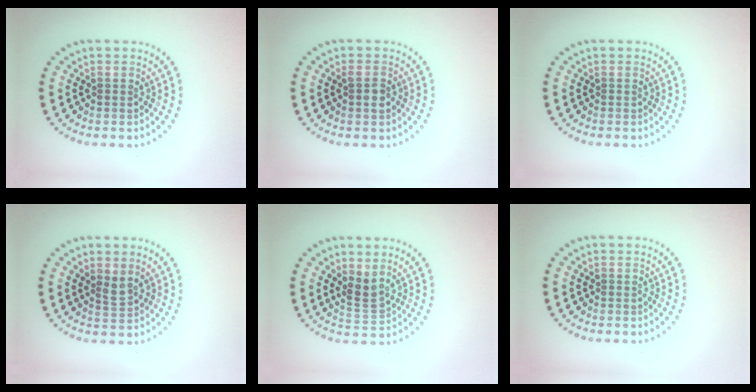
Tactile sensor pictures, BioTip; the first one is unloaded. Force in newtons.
{"total": 1.3, "press": 1.3, "slide": 0.3}
{"total": 0.0}
{"total": 1.5, "press": 1.1, "slide": 1.0}
{"total": 2.2, "press": 1.5, "slide": 1.6}
{"total": 0.0}